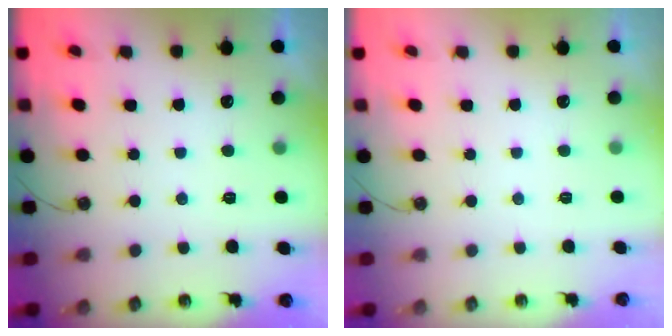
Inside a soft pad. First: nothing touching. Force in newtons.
{"total": 0.0}